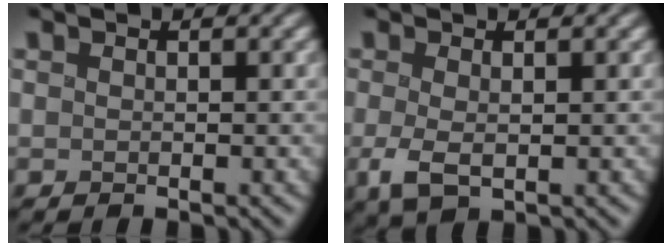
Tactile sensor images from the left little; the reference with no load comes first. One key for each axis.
{"total": 2.6, "fx": -0.4, "fy": 1.4, "fz": 2.2, "tx": -0.044, "ty": 0.000, "tz": -0.008}